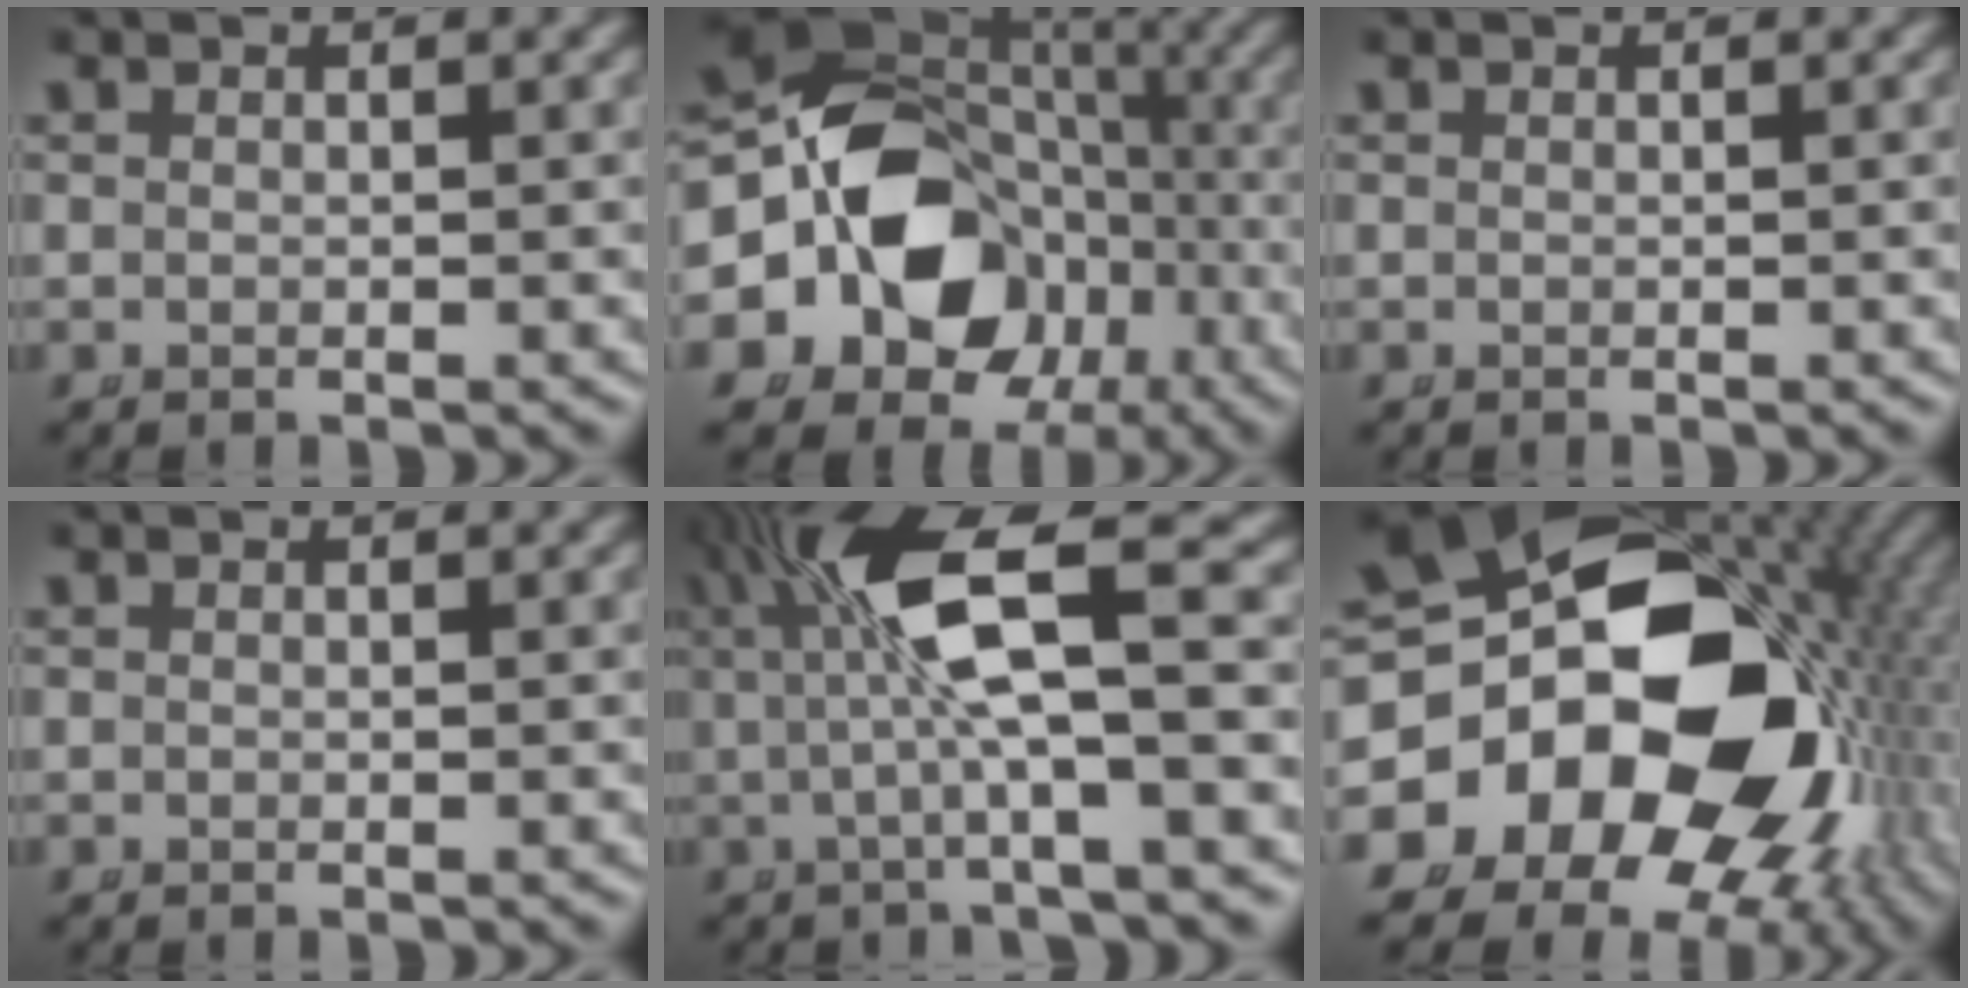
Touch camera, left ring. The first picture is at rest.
{"total": 19.0, "force": [-3.1, 15.4, 10.6], "torque": [-0.177, -0.041, -0.047]}
{"total": 0.0}
{"total": 0.0}
{"total": 8.5, "force": [1.7, 2.7, 7.8], "torque": [-0.140, 0.012, 0.023]}
{"total": 34.2, "force": [-3.7, 24.1, 23.9], "torque": [-0.412, -0.086, -0.039]}